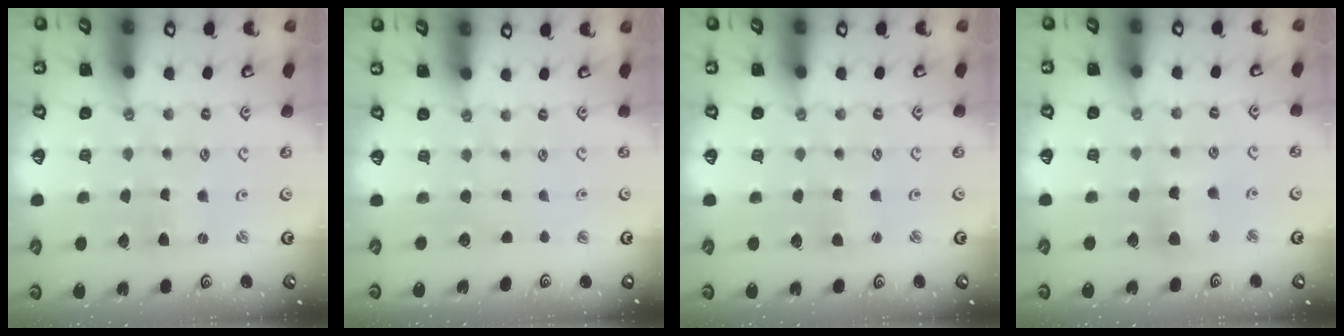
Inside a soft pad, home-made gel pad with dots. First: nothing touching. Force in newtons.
{"total": 0.0}
{"total": 1.2, "press": 1.2, "slide": 0.2}
{"total": 8.5, "press": 8.4, "slide": 1.3}